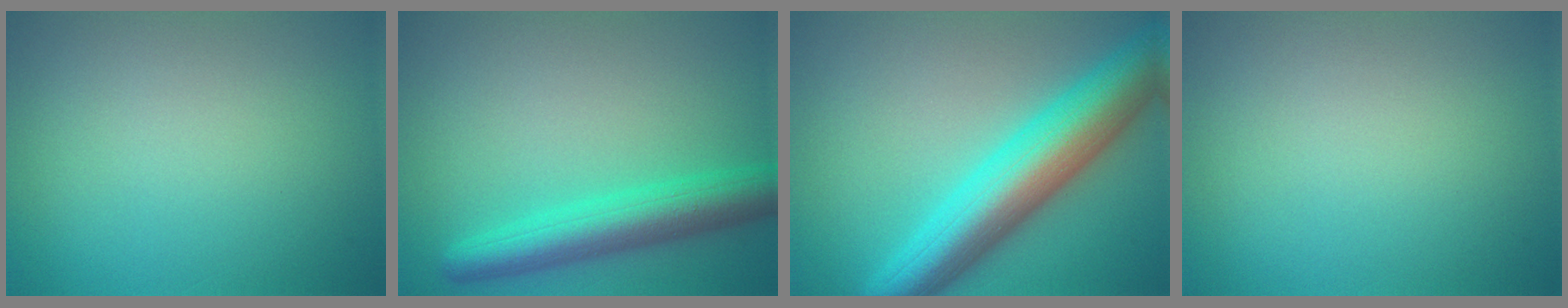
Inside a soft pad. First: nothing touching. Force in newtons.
{"total": 5.2, "press": 5.2, "slide": 0.2}
{"total": 9.4, "press": 9.4, "slide": 0.2}
{"total": 0.0}